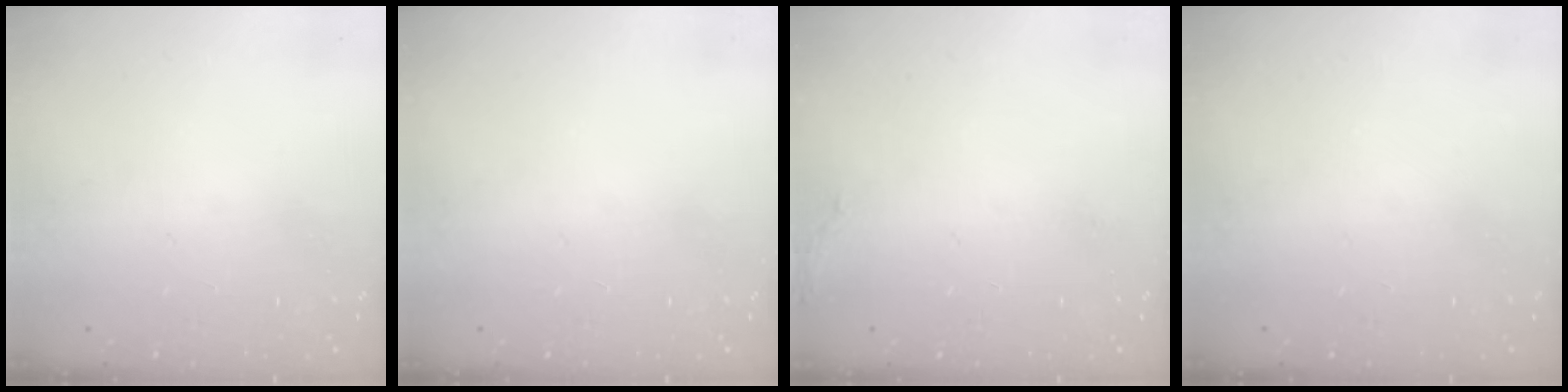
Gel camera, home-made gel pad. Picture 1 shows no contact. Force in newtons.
{"total": 0.0}
{"total": 7.9, "press": 5.9, "slide": 5.3}
{"total": 0.0}